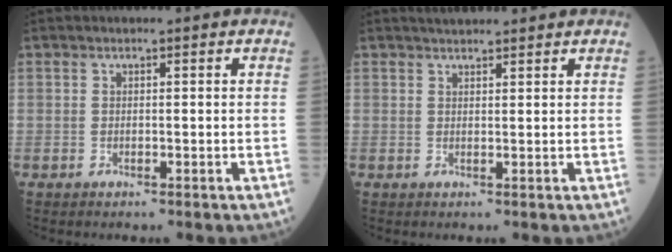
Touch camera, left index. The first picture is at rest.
{"total": 3.3, "force": [3.1, 0.3, 1.1], "torque": [-0.014, 0.025, 0.050]}